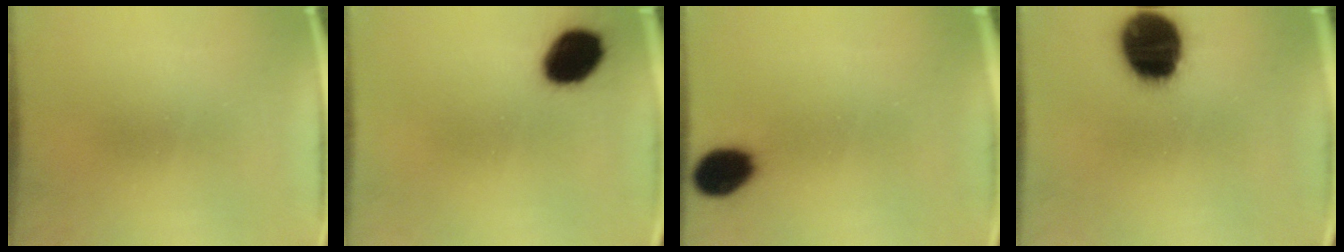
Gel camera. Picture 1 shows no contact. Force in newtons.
{"total": 11.9}
{"total": 7.8}
{"total": 19.3}